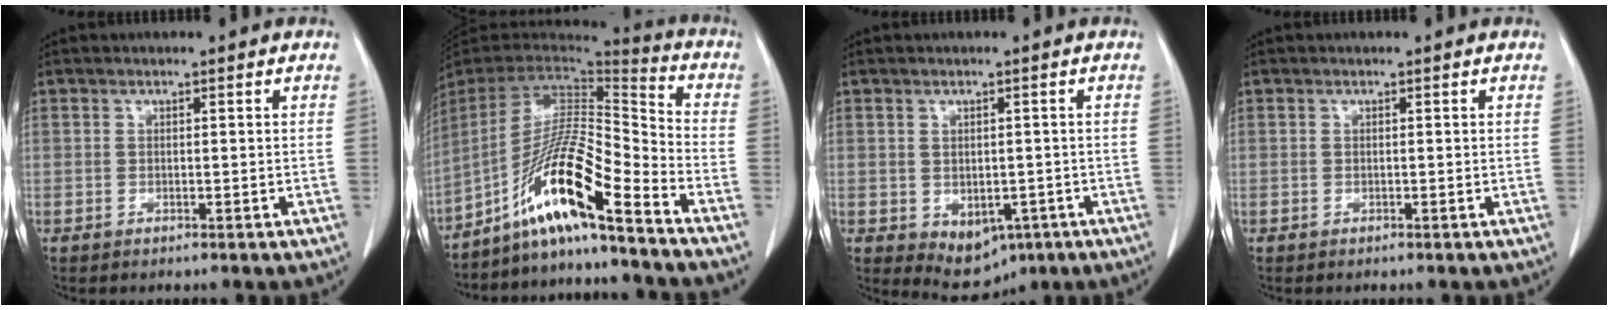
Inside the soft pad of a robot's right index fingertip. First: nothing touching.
{"total": 15.2, "force": [-10.5, -0.3, 11.0], "torque": [-0.198, 0.004, -0.193]}
{"total": 6.3, "force": [-2.6, 4.2, 3.8], "torque": [-0.046, -0.004, -0.026]}
{"total": 0.0}